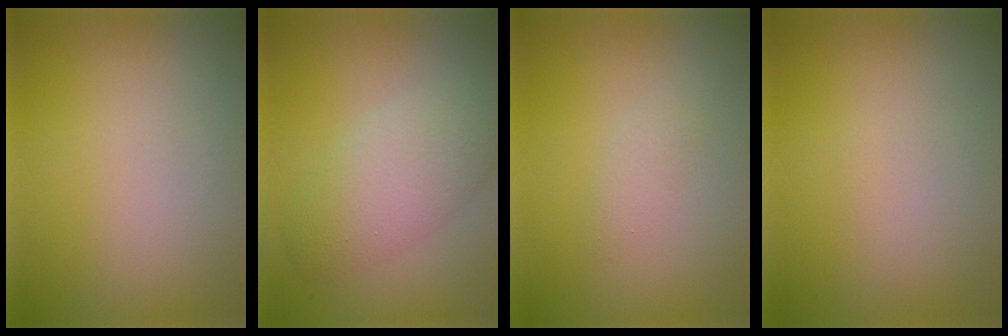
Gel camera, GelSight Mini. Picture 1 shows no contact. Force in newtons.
{"total": 4.6, "press": 4.6, "slide": 0.3}
{"total": 1.1, "press": 1.1, "slide": 0.0}
{"total": 0.0}